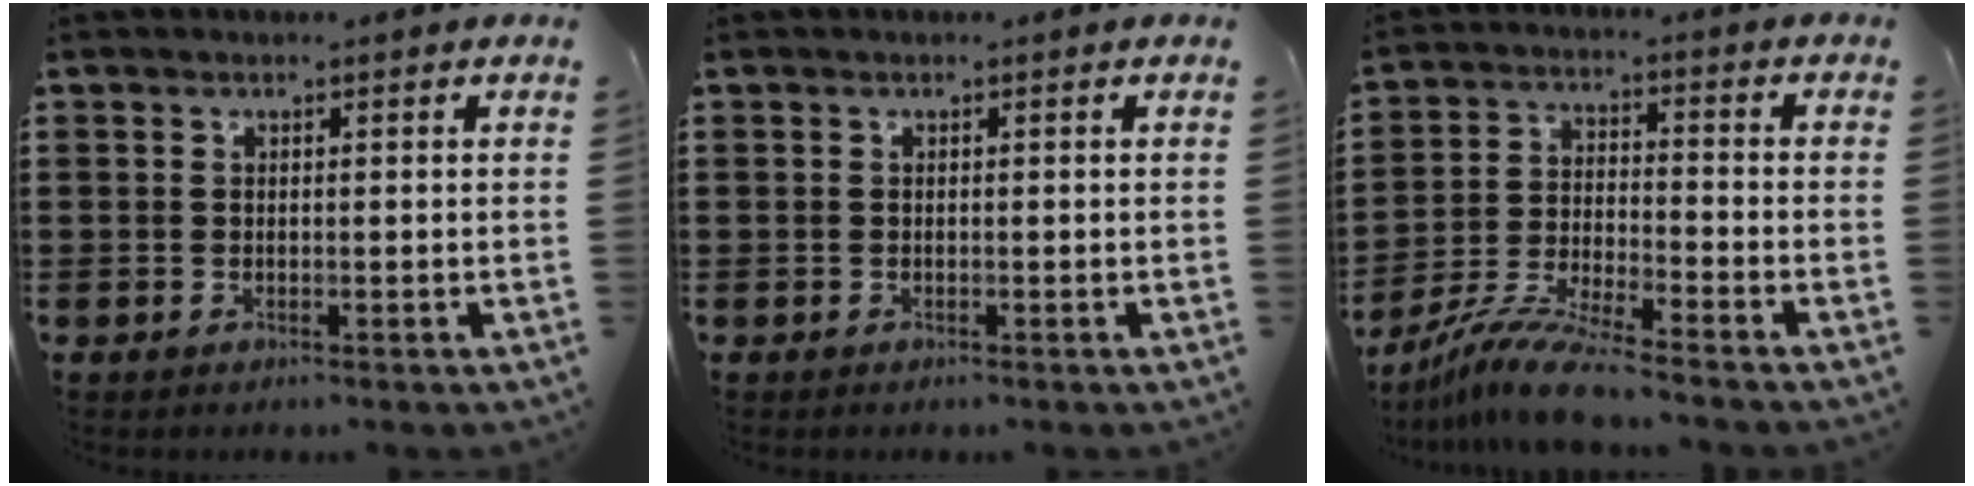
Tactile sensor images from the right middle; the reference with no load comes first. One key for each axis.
{"total": 0.6, "fx": -0.5, "fy": 0.2, "fz": 0.2, "tx": -0.006, "ty": -0.002, "tz": -0.010}
{"total": 9.1, "fx": -8.2, "fy": 0.3, "fz": 4.0, "tx": -0.078, "ty": 0.004, "tz": -0.159}